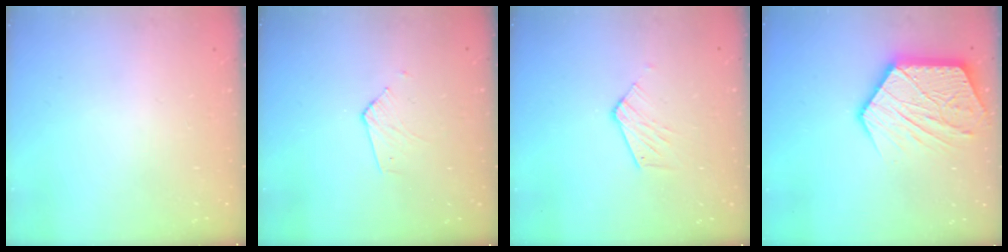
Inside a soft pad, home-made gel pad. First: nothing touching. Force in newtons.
{"total": 2.9, "press": 2.9, "slide": 0.2}
{"total": 7.0, "press": 7.0, "slide": 0.4}
{"total": 22.8, "press": 22.8, "slide": 1.9}